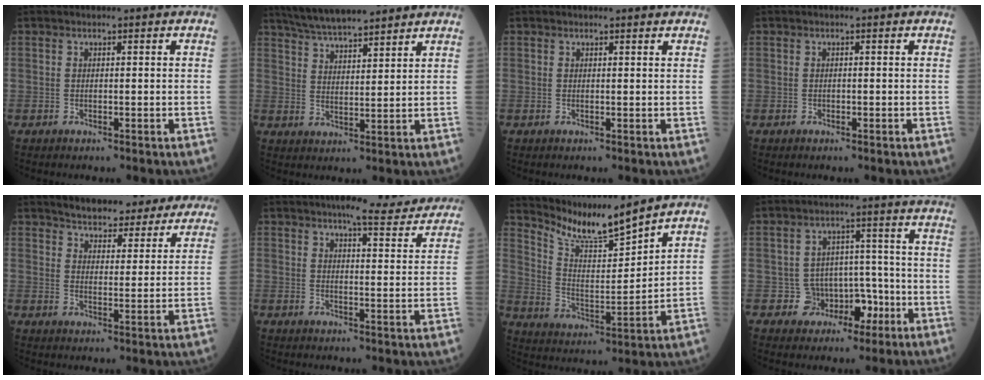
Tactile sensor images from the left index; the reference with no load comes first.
{"total": 11.6, "force": [10.3, 1.3, 5.2], "torque": [-0.090, 0.025, 0.169]}
{"total": 1.4, "force": [1.3, -0.1, 0.3], "torque": [-0.015, -0.003, 0.012]}
{"total": 0.0}
{"total": 18.0, "force": [16.5, 4.8, 5.3], "torque": [-0.051, -0.001, 0.200]}
{"total": 11.5, "force": [10.5, 1.4, 4.4], "torque": [-0.049, -0.006, 0.112]}
{"total": 10.3, "force": [9.8, -1.0, 2.8], "torque": [-0.067, -0.008, 0.192]}
{"total": 6.0, "force": [-2.4, 5.4, 1.2], "torque": [0.003, 0.024, -0.028]}